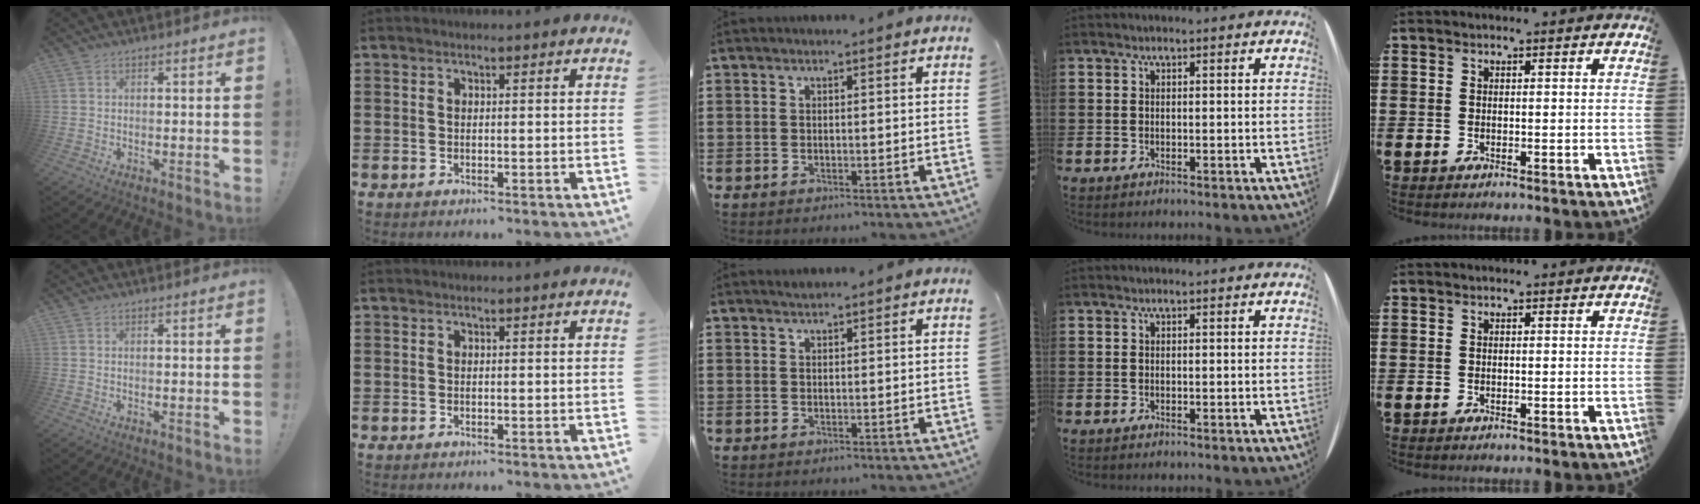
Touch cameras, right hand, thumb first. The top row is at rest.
{"middle": {"total": 0.6, "force": [0.6, 0.2, 0.0], "torque": [-0.001, 0.000, 0.012]}}